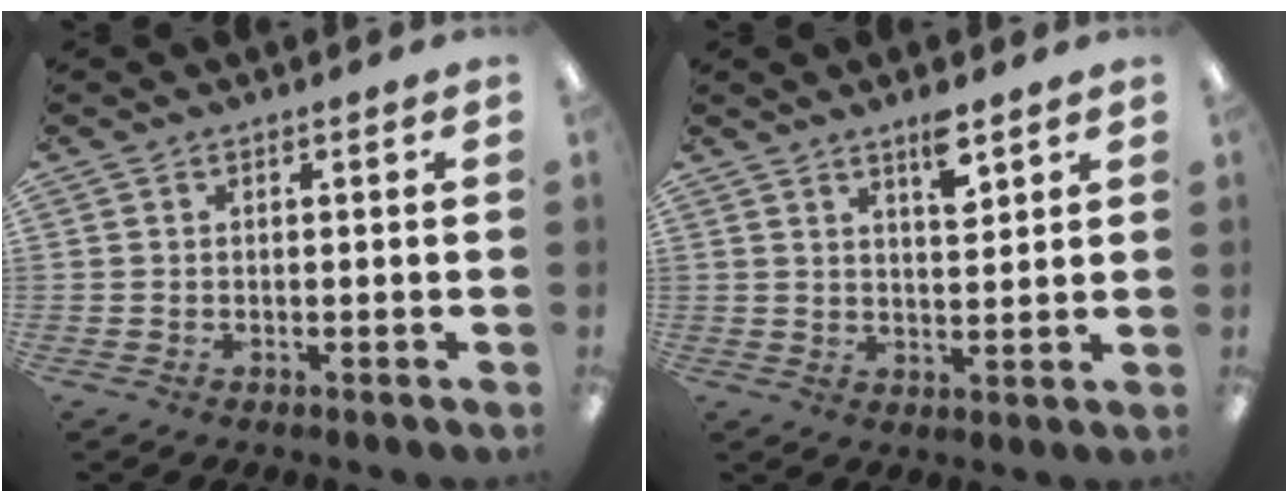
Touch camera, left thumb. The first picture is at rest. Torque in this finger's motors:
{"motor_torque": [0.25, 0.36, -0.32, -0.16, 0.08]}